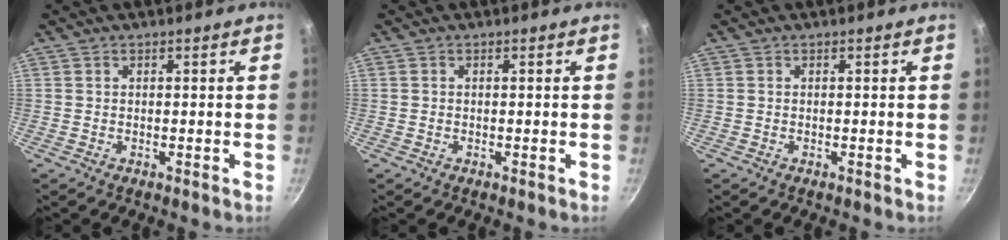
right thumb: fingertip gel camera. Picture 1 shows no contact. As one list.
[{"total": 0.0}, {"total": 0.0}]